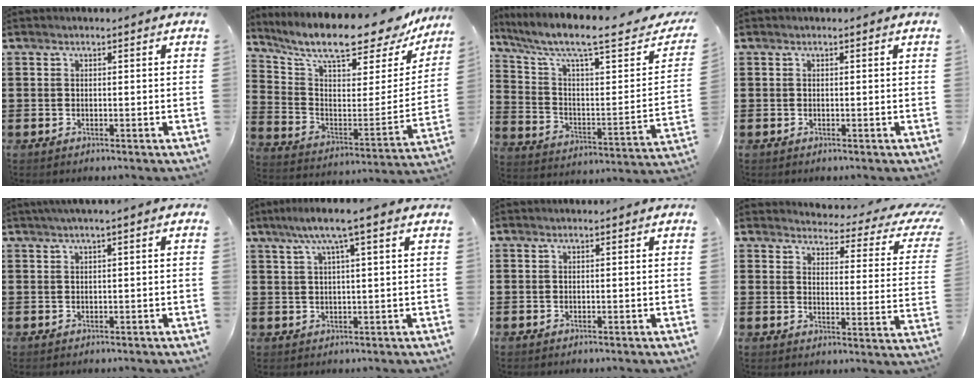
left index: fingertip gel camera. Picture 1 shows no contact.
{"total": 11.6, "force": [9.8, 1.8, 6.0], "torque": [-0.135, -0.076, 0.164]}
{"total": 8.8, "force": [6.5, 1.8, 5.6], "torque": [-0.120, -0.044, 0.103]}
{"total": 0.0}
{"total": 1.2, "force": [0.2, 0.0, 1.2], "torque": [-0.020, -0.003, 0.004]}
{"total": 5.3, "force": [2.6, 0.0, 4.7], "torque": [-0.097, 0.005, 0.041]}
{"total": 0.0}
{"total": 3.8, "force": [3.2, 0.8, 1.9], "torque": [-0.039, -0.030, 0.047]}